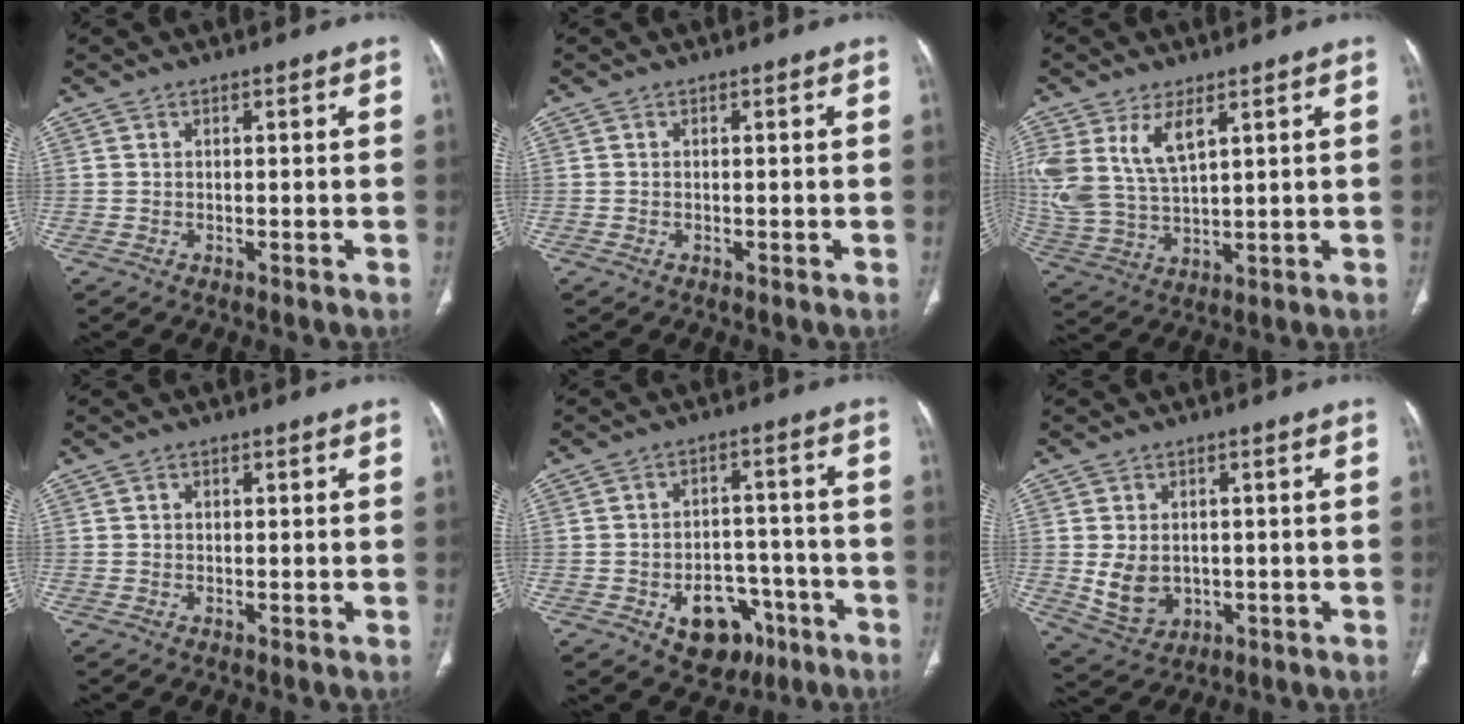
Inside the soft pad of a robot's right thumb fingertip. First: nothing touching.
{"total": 0.0}
{"total": 12.3, "force": [5.5, 6.1, 9.1], "torque": [-0.201, -0.016, 0.126]}
{"total": 0.7, "force": [0.2, 0.6, 0.3], "torque": [-0.001, 0.001, 0.003]}
{"total": 10.9, "force": [-5.3, 7.6, 5.7], "torque": [-0.042, 0.041, -0.063]}
{"total": 7.3, "force": [-0.3, 5.7, 4.5], "torque": [-0.064, -0.004, 0.017]}